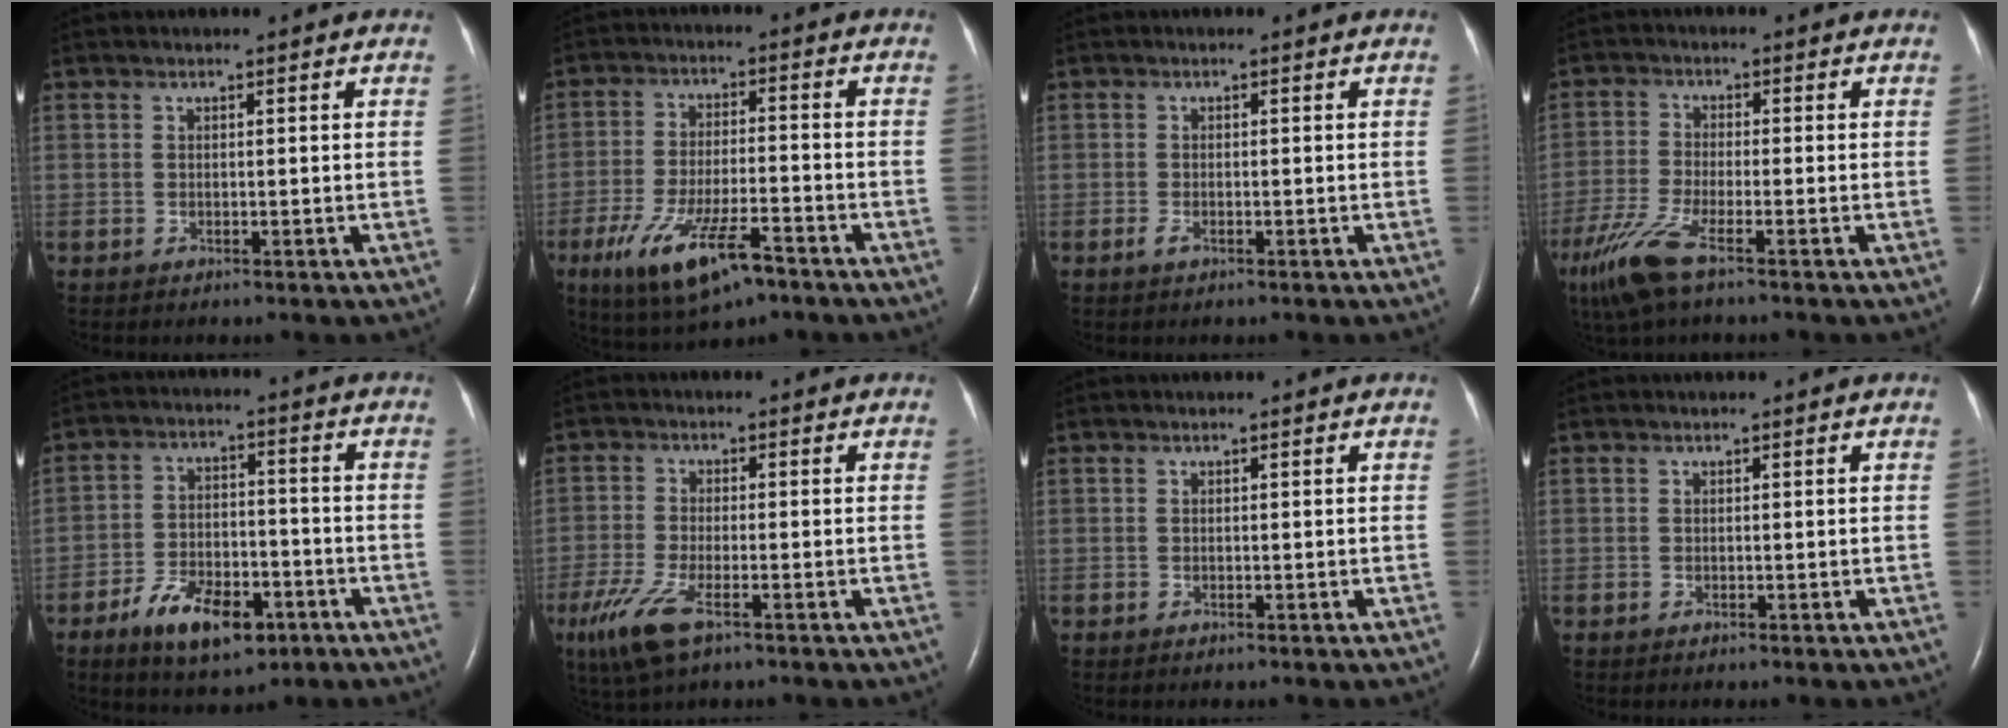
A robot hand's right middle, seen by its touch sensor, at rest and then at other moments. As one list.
[{"total": 11.8, "force": [-6.8, 2.9, 9.1], "torque": [-0.176, -0.017, -0.111]}, {"total": 1.0, "force": [-0.5, 0.3, 0.8], "torque": [-0.021, -0.002, -0.010]}, {"total": 7.5, "force": [-4.8, 1.1, 5.7], "torque": [-0.137, -0.021, -0.095]}, {"total": 10.5, "force": [-5.9, 4.9, 7.2], "torque": [-0.125, 0.001, -0.094]}, {"total": 7.6, "force": [-4.3, 2.0, 5.9], "torque": [-0.132, -0.022, -0.078]}, {"total": 0.0}, {"total": 0.0}]